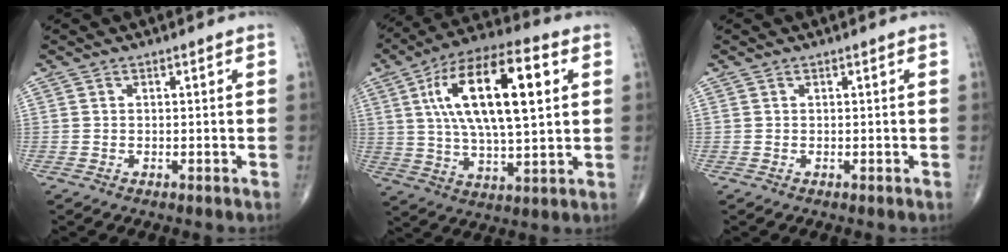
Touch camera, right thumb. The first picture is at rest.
{"total": 21.5, "force": [5.5, 8.1, 19.1], "torque": [-0.331, 0.008, 0.089]}
{"total": 0.0}